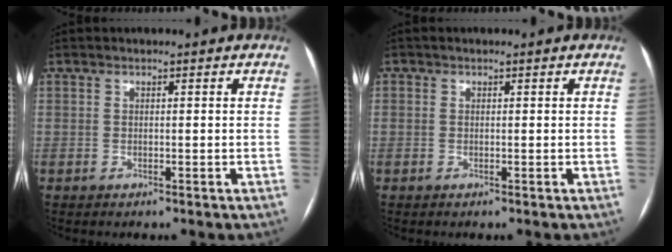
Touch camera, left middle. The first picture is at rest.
{"total": 0.6, "force": [-0.1, -0.2, -0.5], "torque": [0.015, -0.005, -0.005]}